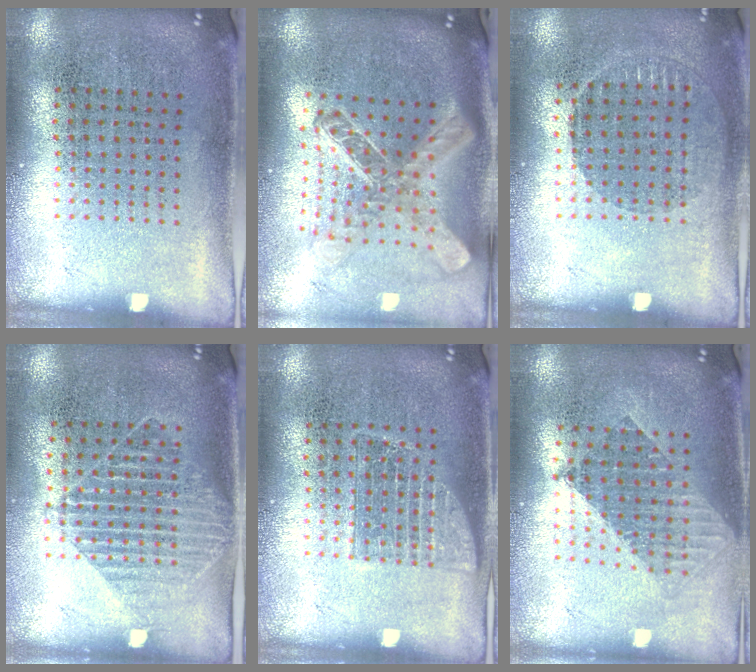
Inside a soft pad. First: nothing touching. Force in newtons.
{"total": 2.6, "press": 1.9, "slide": 1.7}
{"total": 0.9, "press": 0.8, "slide": 0.3}
{"total": 1.5, "press": 1.3, "slide": 0.8}
{"total": 1.0, "press": 1.0, "slide": 0.3}
{"total": 1.6, "press": 1.3, "slide": 0.8}